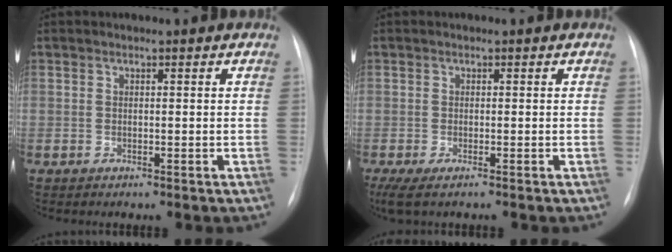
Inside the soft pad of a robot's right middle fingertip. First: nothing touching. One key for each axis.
{"total": 3.5, "fx": -2.5, "fy": 0.6, "fz": 2.4, "tx": -0.044, "ty": -0.010, "tz": -0.043}